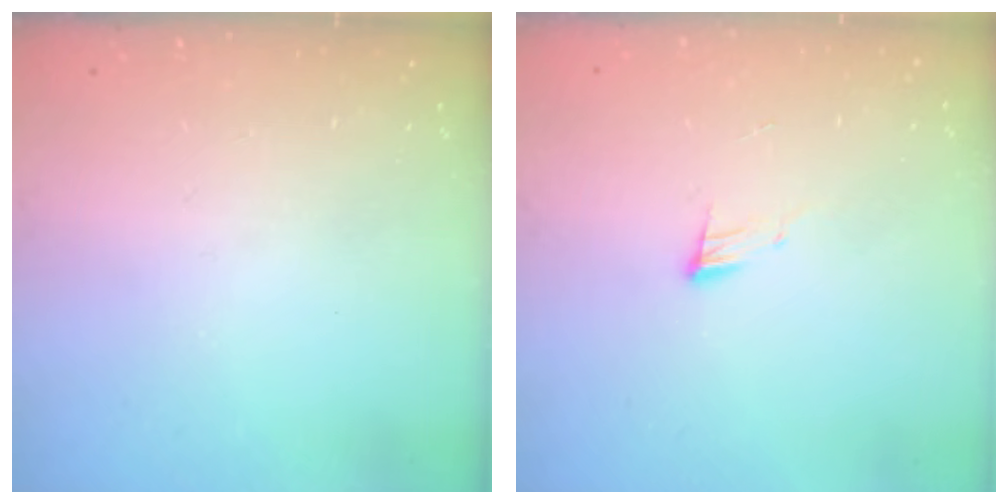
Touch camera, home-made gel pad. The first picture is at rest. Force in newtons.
{"total": 6.3, "press": 6.2, "slide": 0.5}